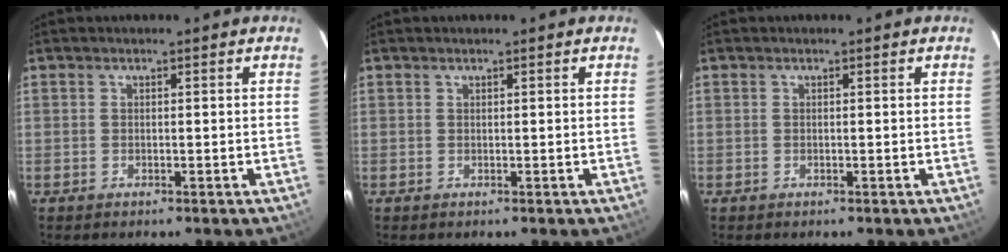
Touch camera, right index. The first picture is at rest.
{"total": 0.0}
{"total": 0.0}